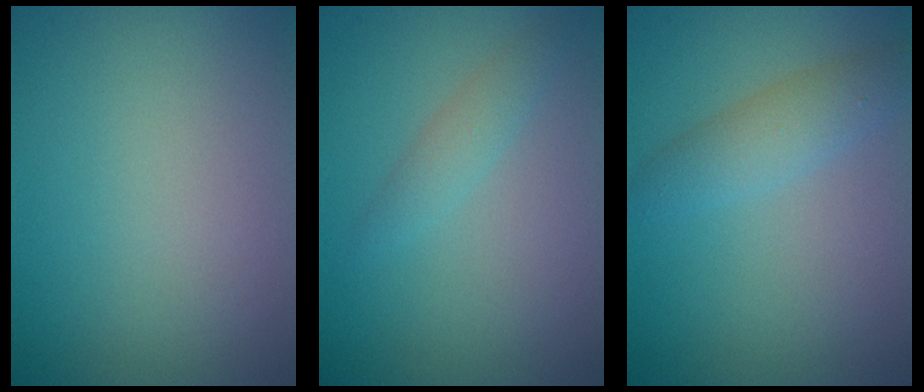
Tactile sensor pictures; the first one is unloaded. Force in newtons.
{"total": 1.5, "press": 1.5, "slide": 0.0}
{"total": 2.7, "press": 2.7, "slide": 0.2}